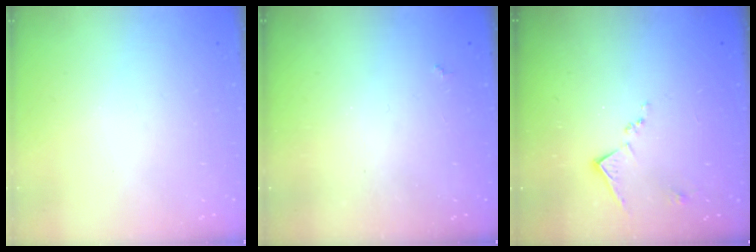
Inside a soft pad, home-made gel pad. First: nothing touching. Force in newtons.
{"total": 1.4, "press": 1.3, "slide": 0.4}
{"total": 8.5, "press": 8.5, "slide": 0.3}